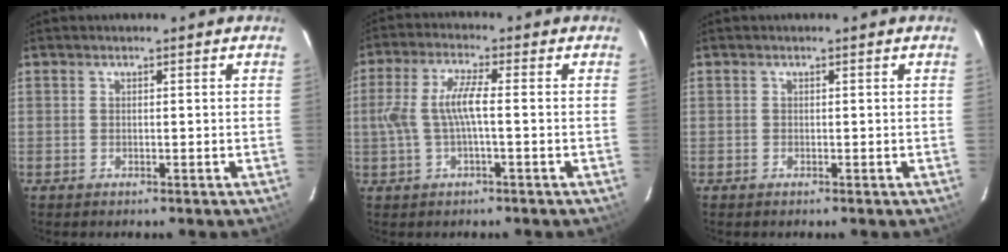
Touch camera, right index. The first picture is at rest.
{"total": 6.8, "force": [-0.7, 1.2, 6.6], "torque": [-0.140, 0.007, -0.009]}
{"total": 0.0}